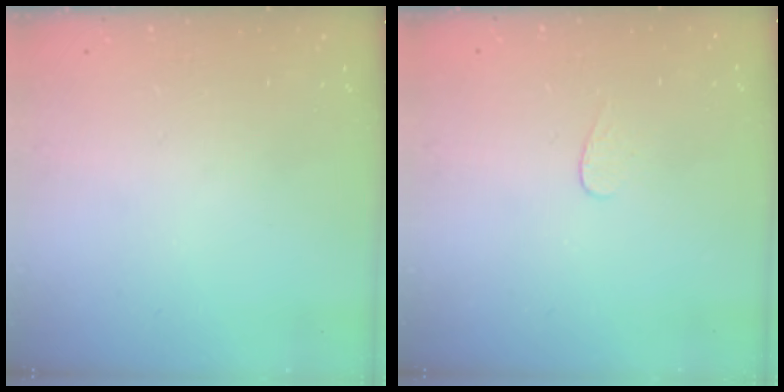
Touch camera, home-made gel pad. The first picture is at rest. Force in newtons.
{"total": 3.1, "press": 3.0, "slide": 0.3}